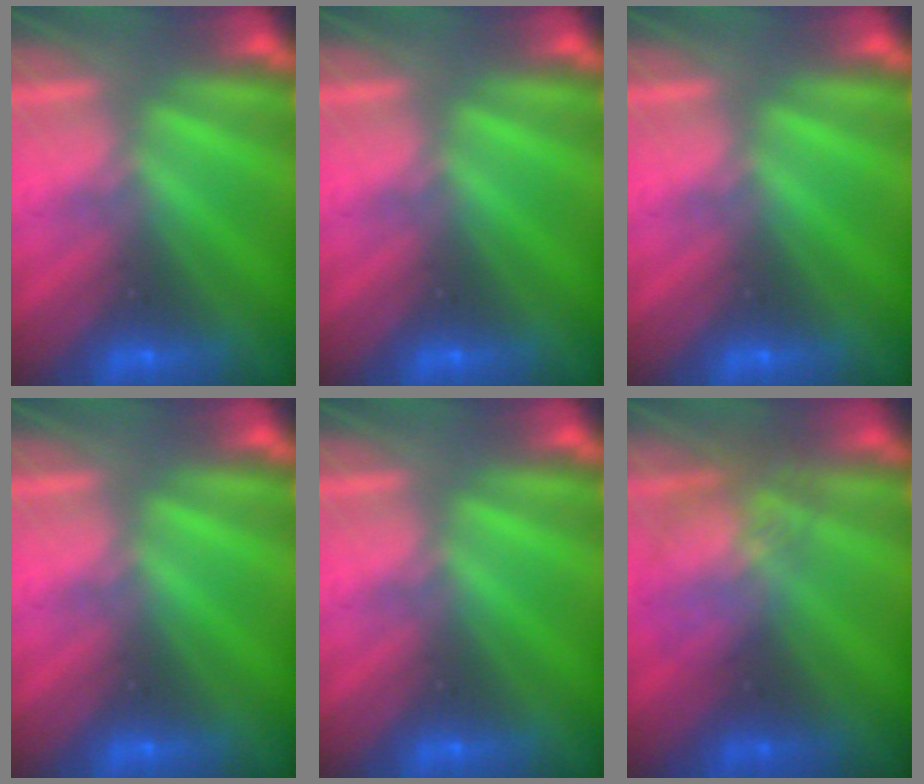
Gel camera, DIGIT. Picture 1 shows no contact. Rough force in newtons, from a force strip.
{"total": 0.0}
{"total": 0.0}
{"total": 0.0}
{"total": 0.0}
{"total": 3.5}